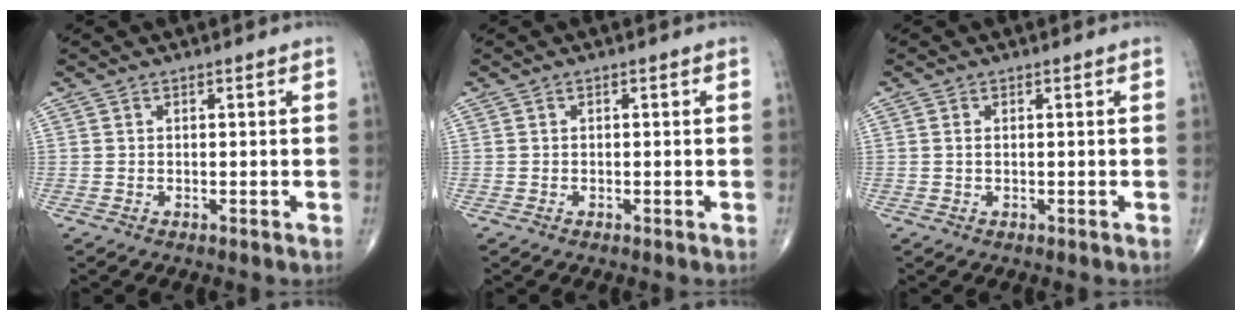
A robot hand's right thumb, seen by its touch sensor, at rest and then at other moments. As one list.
[{"total": 0.0}, {"total": 0.8, "force": [0.1, 0.4, 0.6], "torque": [-0.016, 0.003, 0.004]}]